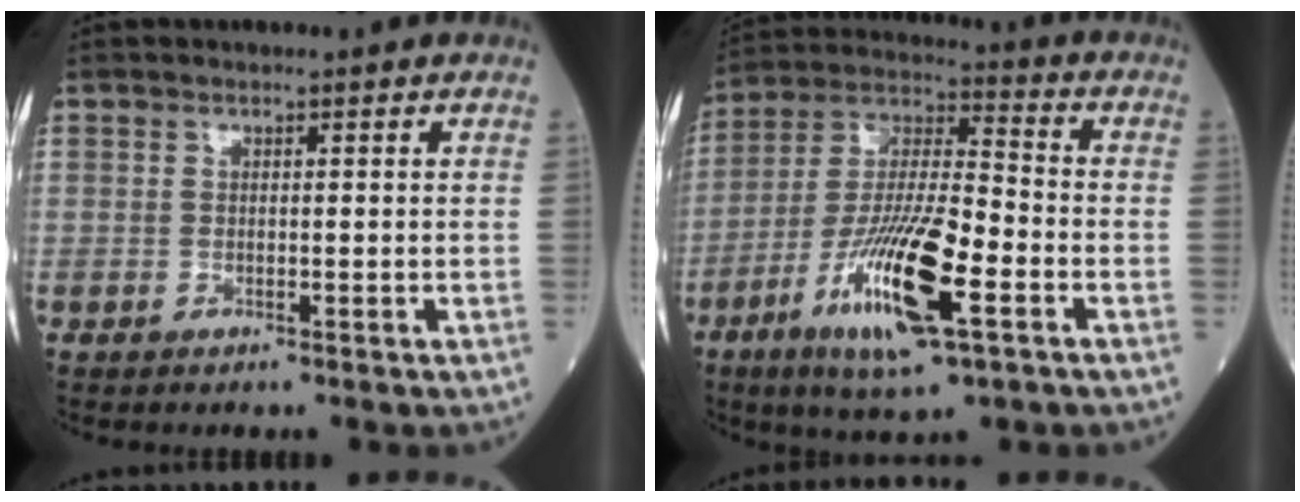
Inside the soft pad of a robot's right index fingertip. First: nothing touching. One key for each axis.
{"total": 16.8, "fx": -7.0, "fy": 2.9, "fz": 15.0, "tx": -0.296, "ty": -0.018, "tz": -0.125}